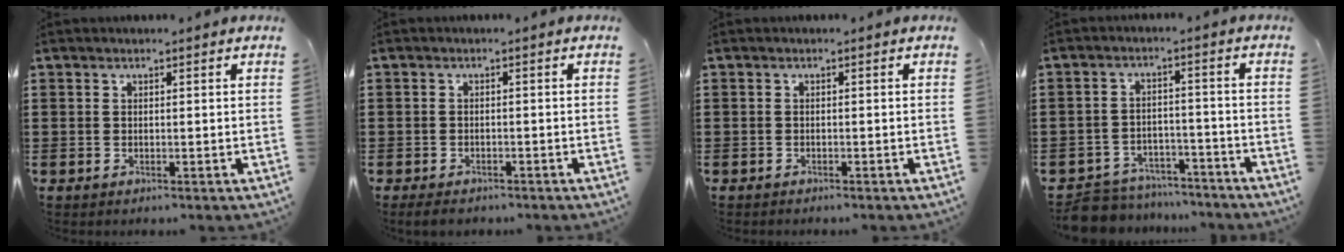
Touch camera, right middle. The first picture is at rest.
{"total": 1.8, "force": [-1.5, 0.8, 0.4], "torque": [-0.009, 0.004, -0.032]}
{"total": 0.6, "force": [-0.6, 0.2, 0.0], "torque": [-0.001, 0.001, -0.014]}
{"total": 6.6, "force": [-6.4, 1.3, 0.5], "torque": [-0.017, 0.016, -0.131]}